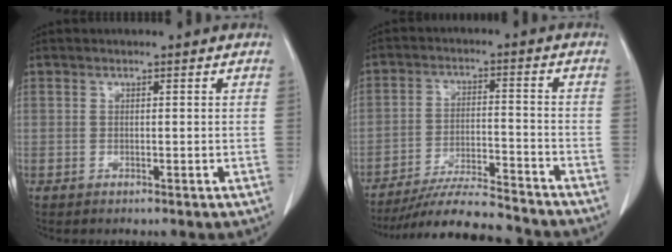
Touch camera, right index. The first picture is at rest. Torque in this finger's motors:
{"motor_torque": [-0.97, -0.37, 0.01, -0.01]}